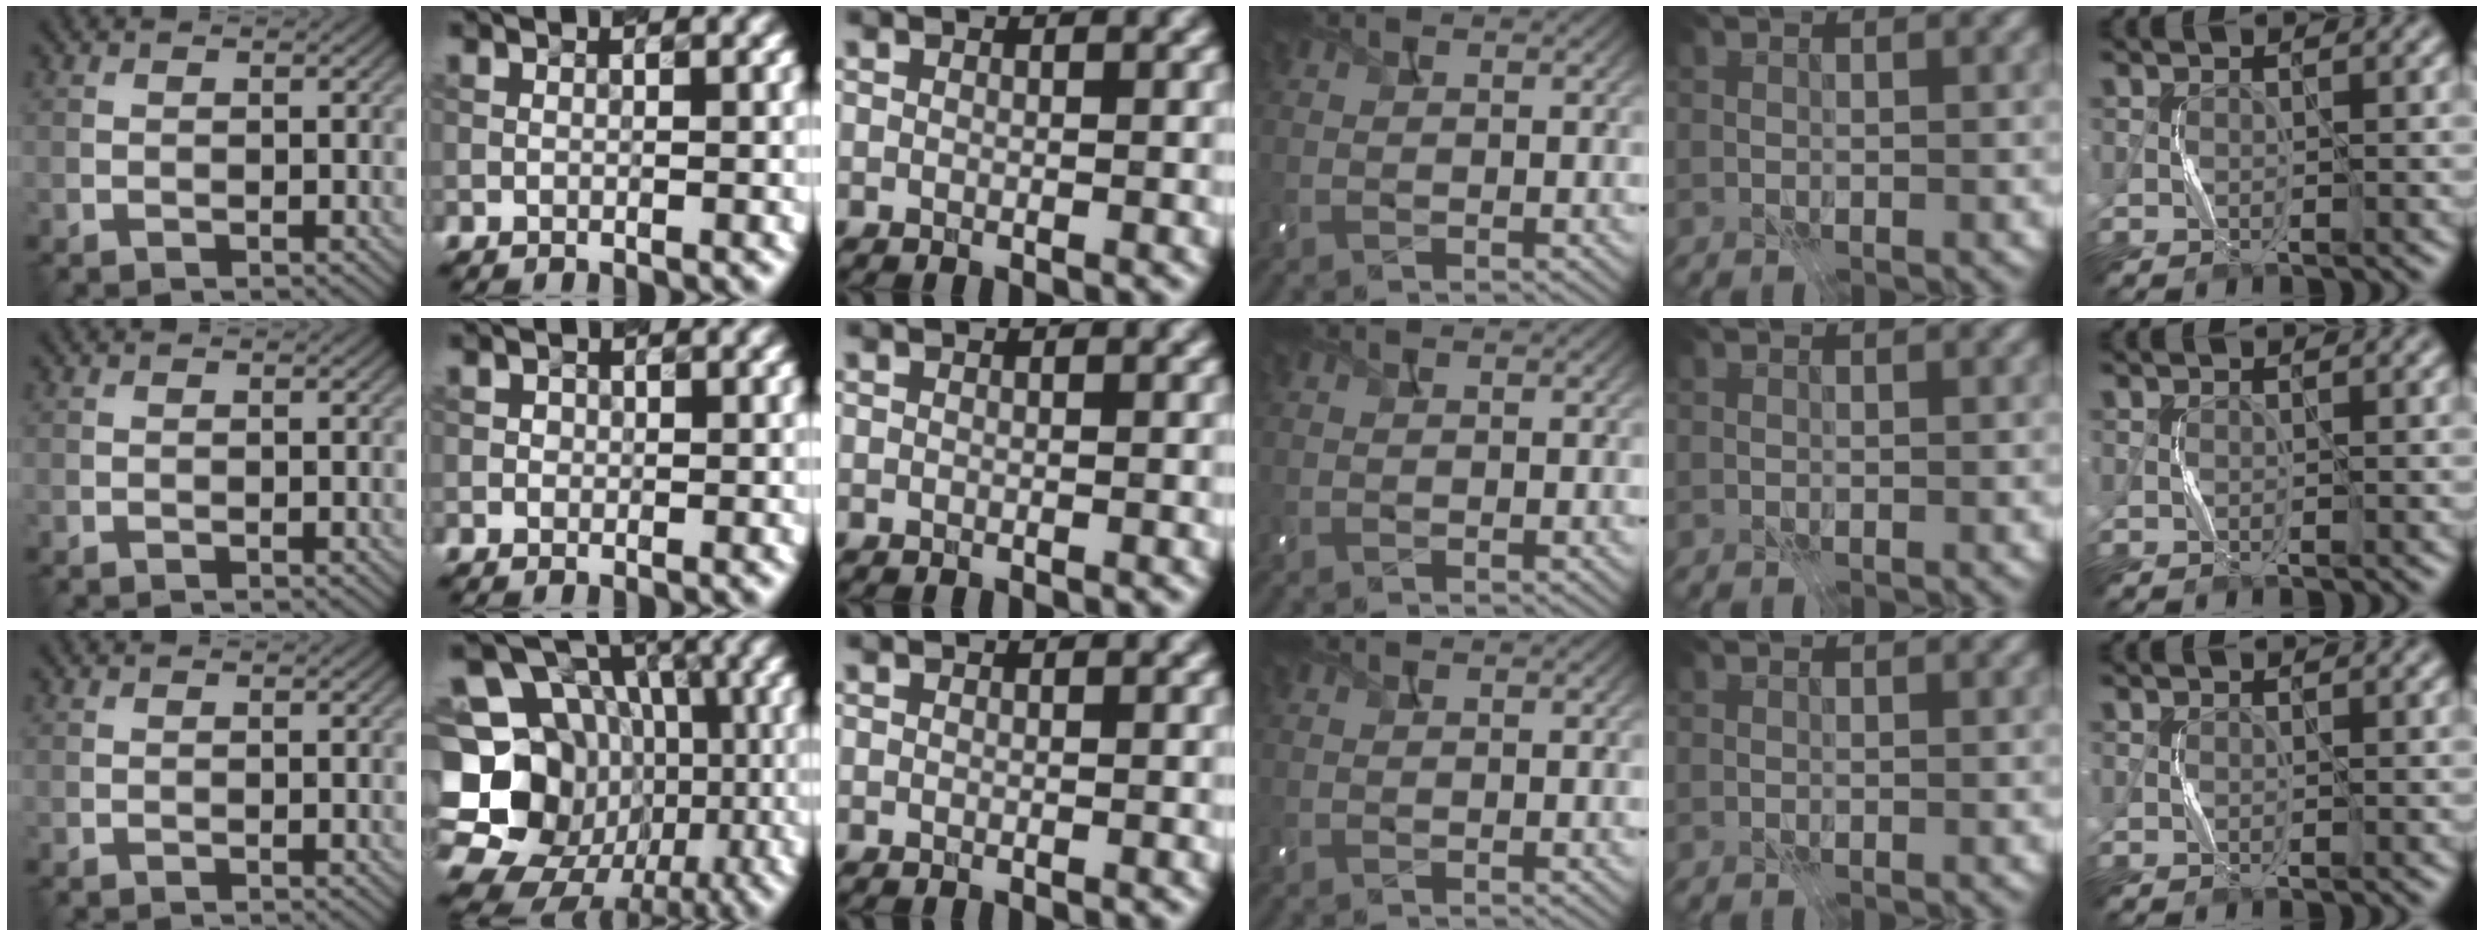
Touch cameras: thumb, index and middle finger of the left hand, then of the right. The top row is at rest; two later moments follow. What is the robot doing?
{"motion": "press", "object": "camera"}